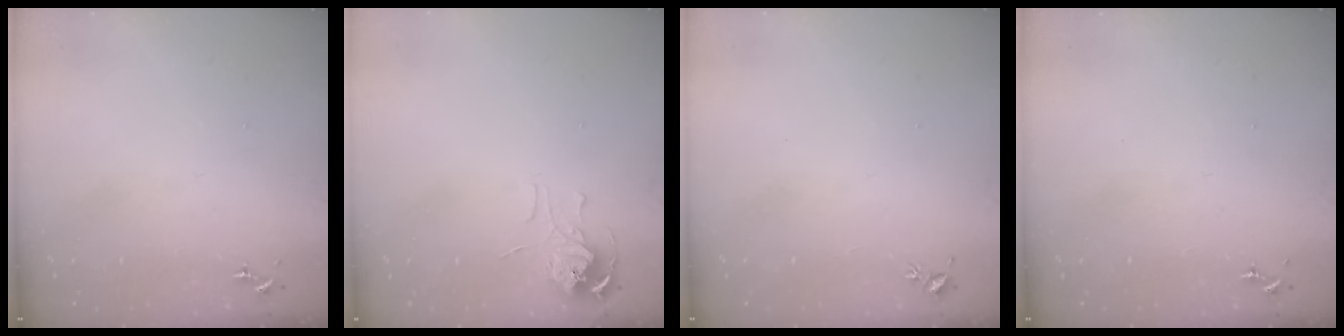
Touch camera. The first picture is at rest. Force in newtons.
{"total": 6.2, "press": 6.1, "slide": 0.5}
{"total": 3.1, "press": 3.0, "slide": 0.3}
{"total": 0.0}